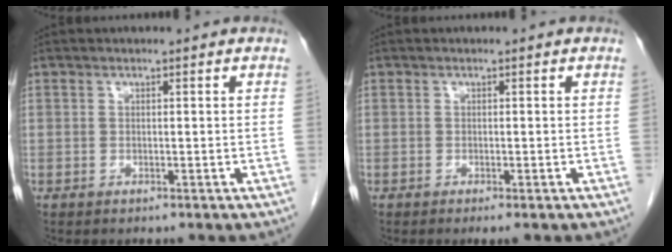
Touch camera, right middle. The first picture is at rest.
{"total": 1.2, "force": [-0.8, 0.0, 0.9], "torque": [-0.014, -0.006, -0.012]}